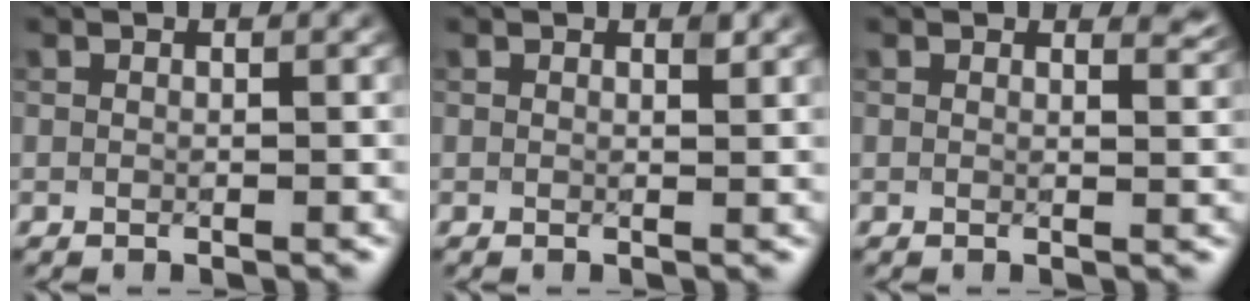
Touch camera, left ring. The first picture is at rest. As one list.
[{"total": 0.7, "force": [0.5, 0.1, 0.4], "torque": [-0.006, -0.005, 0.008]}, {"total": 1.6, "force": [1.4, 0.6, 0.7], "torque": [-0.004, -0.007, 0.022]}]